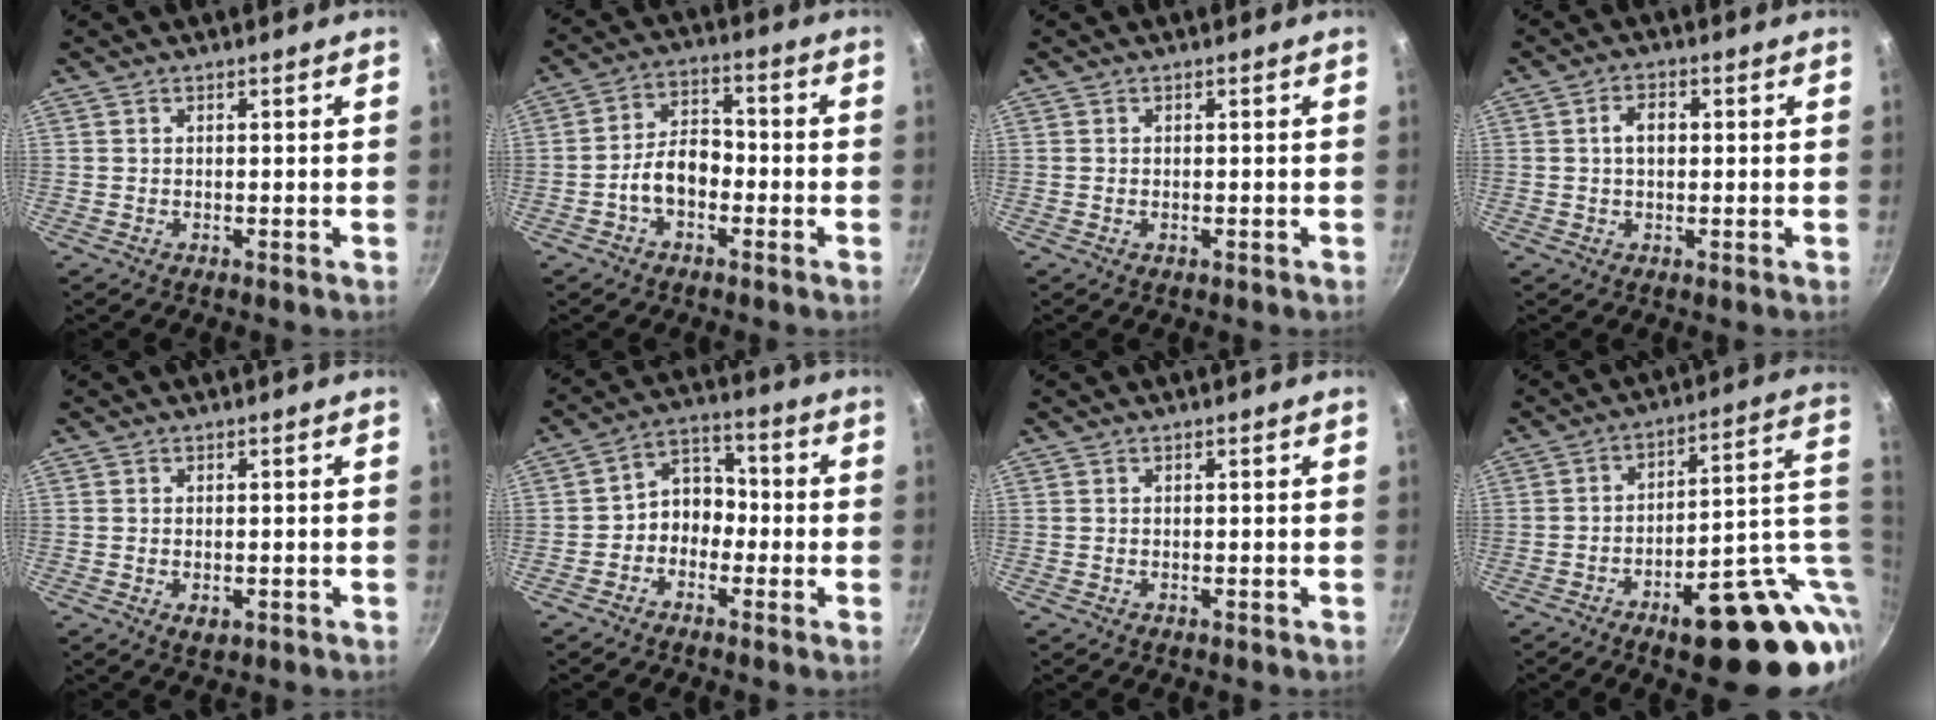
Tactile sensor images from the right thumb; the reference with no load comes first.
{"total": 7.7, "force": [-2.6, 5.0, 5.3], "torque": [-0.065, 0.036, -0.052]}
{"total": 0.7, "force": [-0.3, 0.3, 0.5], "torque": [-0.007, 0.001, -0.004]}
{"total": 3.8, "force": [0.3, 2.5, 2.8], "torque": [-0.039, 0.012, 0.002]}
{"total": 2.5, "force": [-0.8, 1.5, 1.9], "torque": [-0.029, -0.006, -0.010]}
{"total": 7.1, "force": [-2.1, 5.7, 3.7], "torque": [-0.019, 0.042, -0.050]}
{"total": 0.0}
{"total": 23.6, "force": [-4.5, 9.5, 21.1], "torque": [-0.224, 0.012, -0.045]}